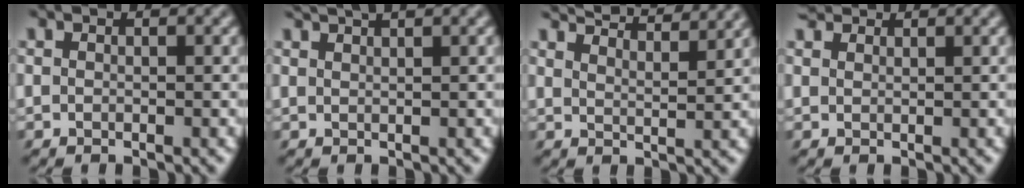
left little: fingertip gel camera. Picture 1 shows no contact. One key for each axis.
{"total": 3.0, "fx": 2.6, "fy": 0.1, "fz": 1.5, "tx": -0.039, "ty": 0.020, "tz": 0.046}
{"total": 6.9, "fx": 6.3, "fy": 0.8, "fz": 2.7, "tx": -0.052, "ty": 0.017, "tz": 0.074}
{"total": 2.7, "fx": 2.0, "fy": 1.6, "fz": 0.8, "tx": -0.051, "ty": 0.013, "tz": 0.042}